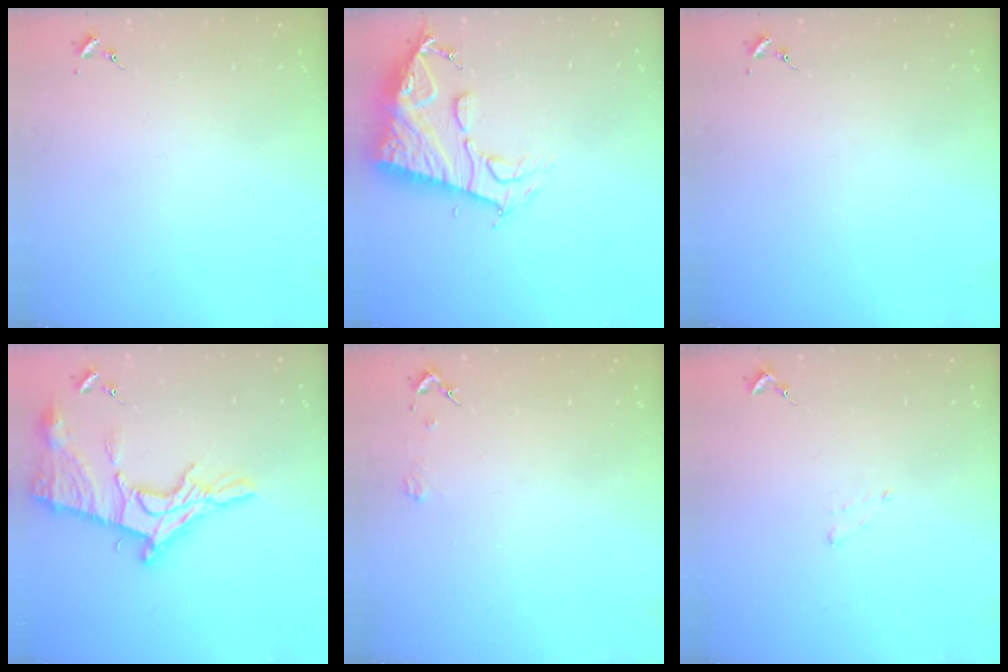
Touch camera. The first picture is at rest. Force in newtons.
{"total": 13.8, "press": 13.7, "slide": 1.3}
{"total": 0.0}
{"total": 18.7, "press": 18.6, "slide": 1.6}
{"total": 2.3, "press": 2.3, "slide": 0.2}
{"total": 4.1, "press": 4.1, "slide": 0.5}